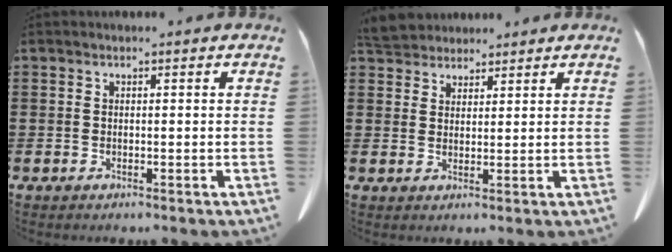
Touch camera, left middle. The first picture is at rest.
{"total": 4.3, "force": [4.1, 1.2, 0.7], "torque": [-0.028, -0.005, 0.078]}